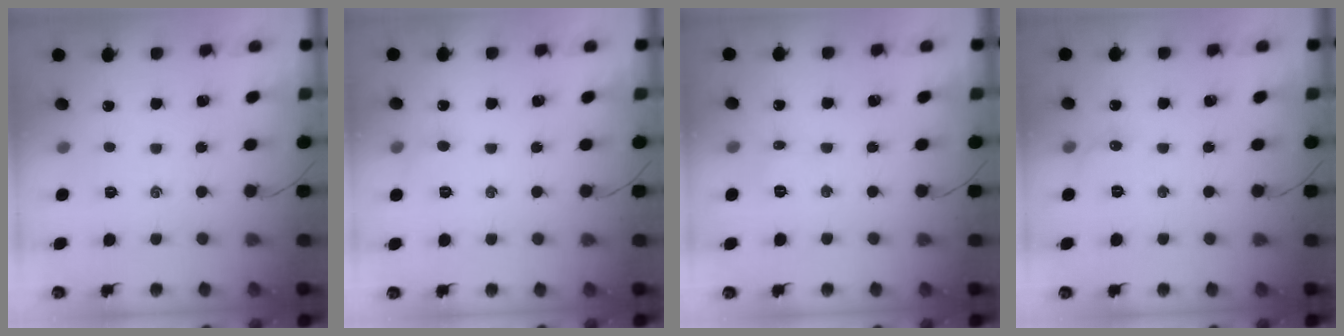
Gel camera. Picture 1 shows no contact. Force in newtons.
{"total": 3.8, "press": 3.6, "slide": 1.3}
{"total": 5.1, "press": 4.9, "slide": 1.6}
{"total": 4.4, "press": 4.2, "slide": 1.2}